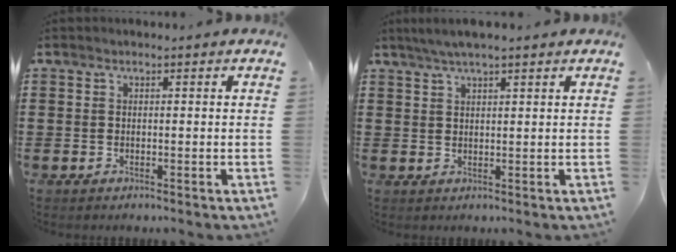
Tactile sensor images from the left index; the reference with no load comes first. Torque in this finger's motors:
{"motor_torque": [0.69, -0.65, 0.11, 0.03]}